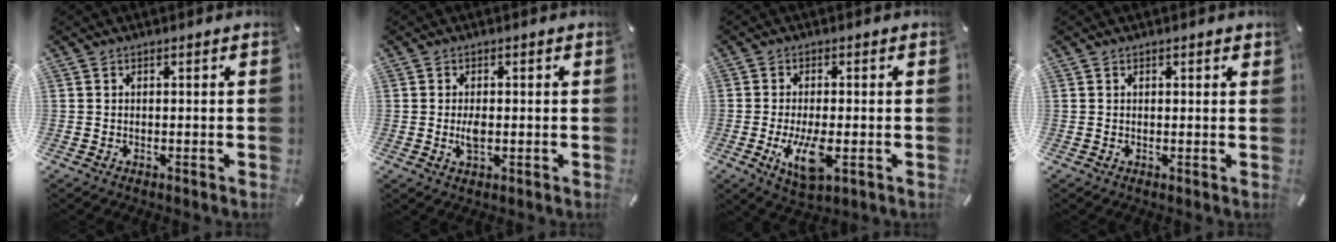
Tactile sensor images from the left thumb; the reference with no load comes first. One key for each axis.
{"total": 3.4, "fx": -0.2, "fy": 1.9, "fz": 2.8, "tx": -0.060, "ty": -0.007, "tz": -0.010}
{"total": 9.3, "fx": -2.1, "fy": 3.7, "fz": 8.3, "tx": -0.162, "ty": -0.020, "tz": -0.037}
{"total": 0.5, "fx": 0.4, "fy": 0.3, "fz": 0.2, "tx": 0.004, "ty": -0.002, "tz": 0.005}